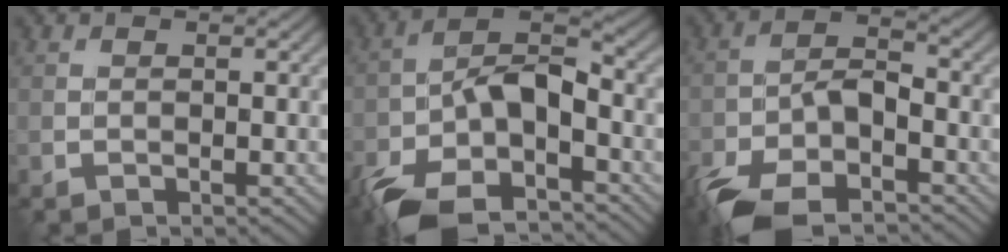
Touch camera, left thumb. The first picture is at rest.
{"total": 12.2, "force": [-6.7, 5.5, 8.7], "torque": [-0.176, -0.015, -0.132]}
{"total": 10.2, "force": [-6.3, 4.3, 6.8], "torque": [-0.139, -0.015, -0.126]}